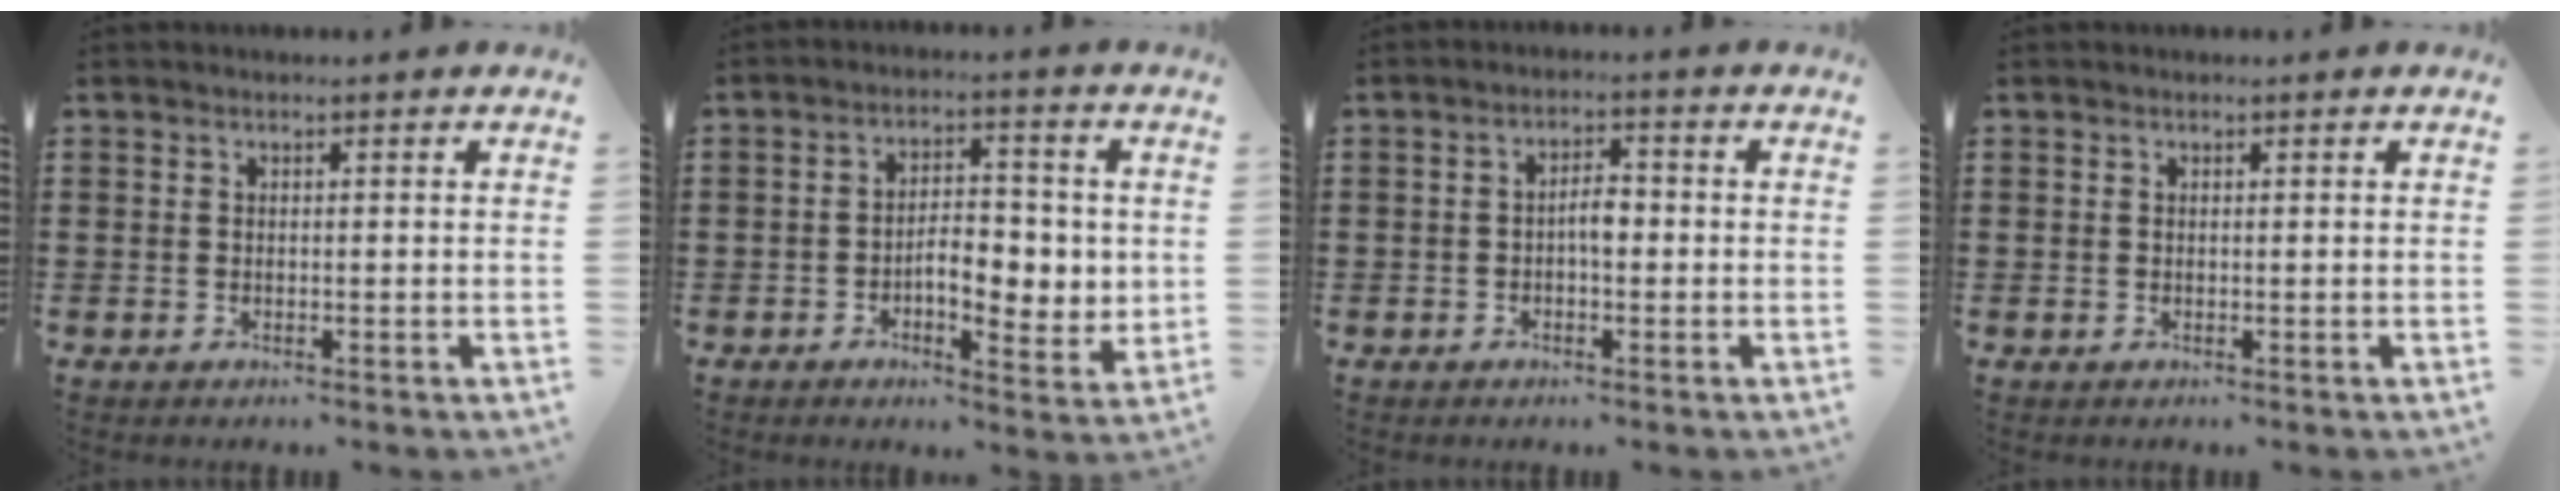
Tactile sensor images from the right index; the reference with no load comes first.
{"total": 6.0, "force": [-0.9, 3.2, 5.0], "torque": [-0.070, 0.002, -0.024]}
{"total": 3.0, "force": [-0.5, 1.1, 2.8], "torque": [-0.052, 0.004, -0.011]}
{"total": 0.5, "force": [0.1, 0.5, 0.0], "torque": [-0.001, 0.004, 0.002]}